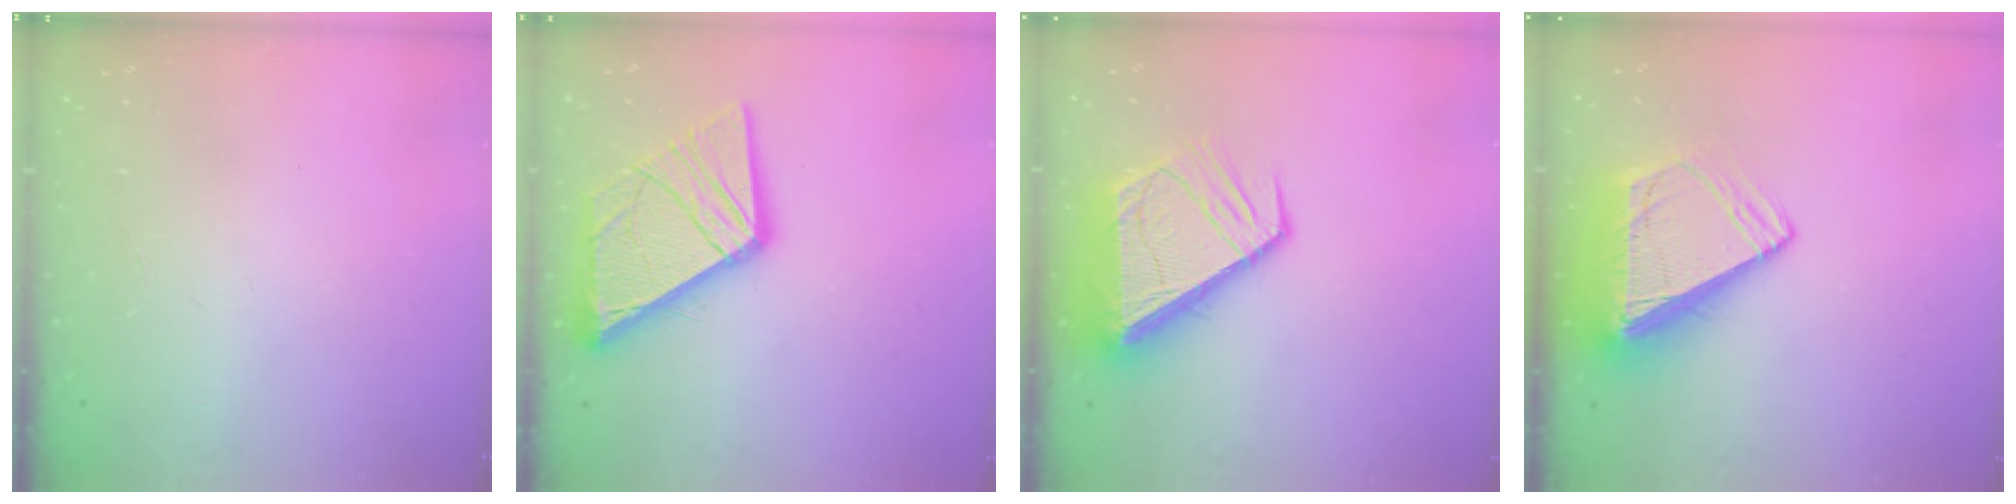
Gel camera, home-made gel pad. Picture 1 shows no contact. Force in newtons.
{"total": 16.7, "press": 16.6, "slide": 1.8}
{"total": 16.0, "press": 15.9, "slide": 1.9}
{"total": 11.8, "press": 11.7, "slide": 1.2}